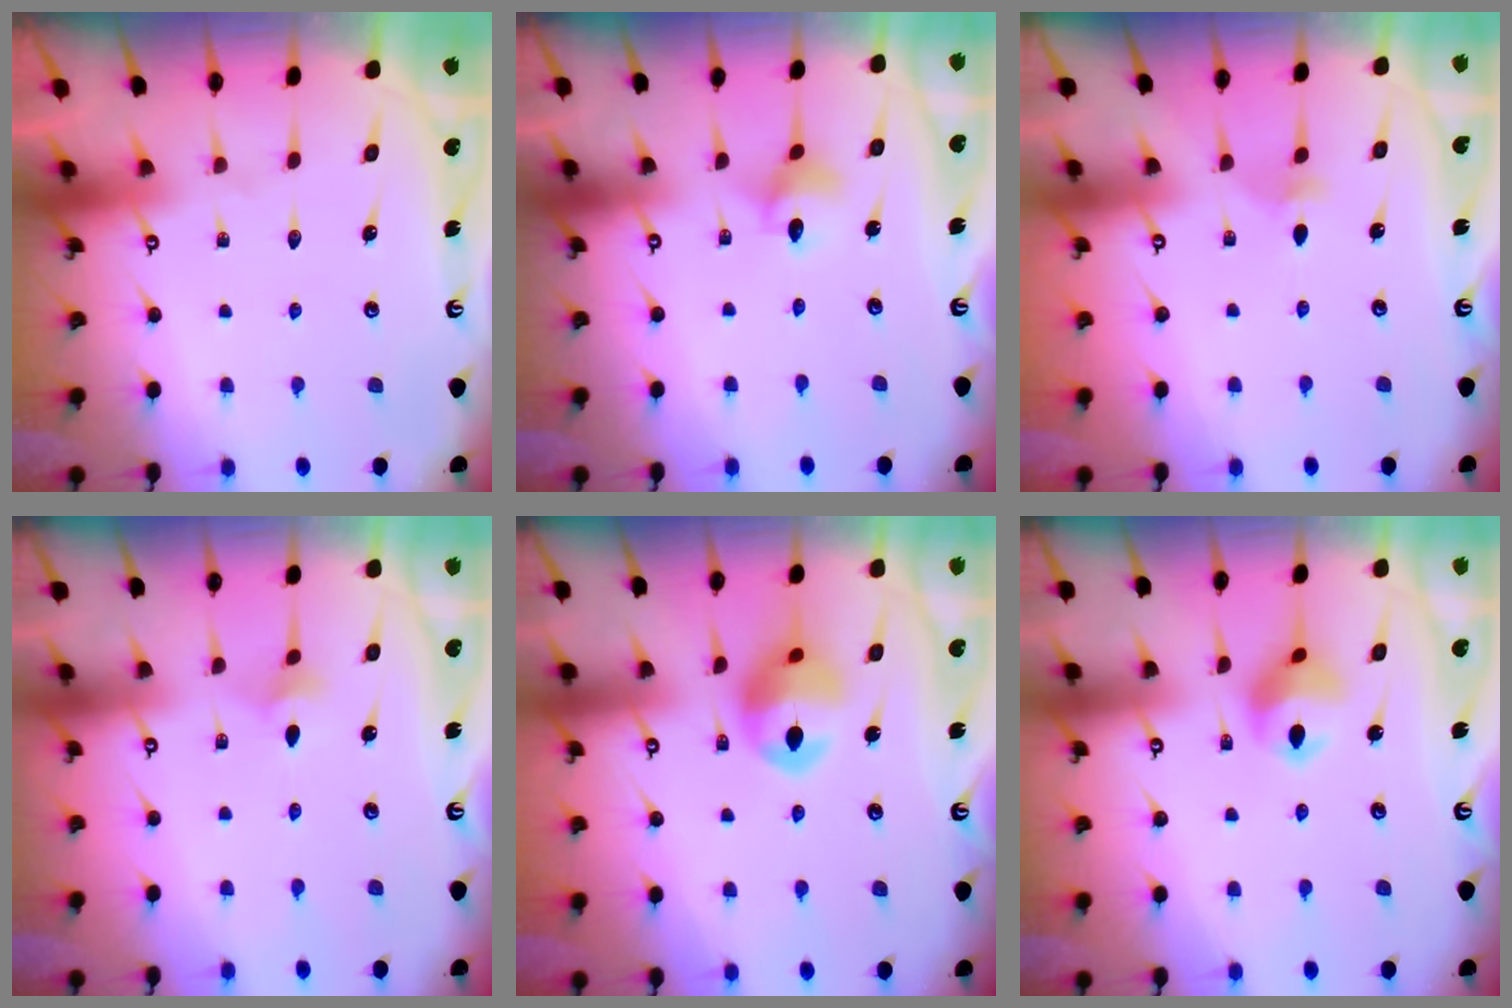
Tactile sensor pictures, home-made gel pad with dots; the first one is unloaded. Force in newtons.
{"total": 4.5, "press": 4.5, "slide": 0.5}
{"total": 4.0, "press": 4.0, "slide": 0.6}
{"total": 2.7, "press": 2.6, "slide": 0.5}
{"total": 12.5, "press": 12.4, "slide": 1.5}
{"total": 9.7, "press": 9.7, "slide": 1.1}